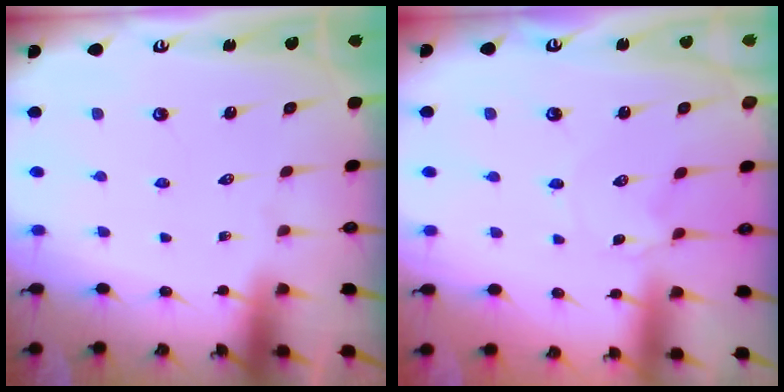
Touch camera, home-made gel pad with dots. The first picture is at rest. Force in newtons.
{"total": 0.0}